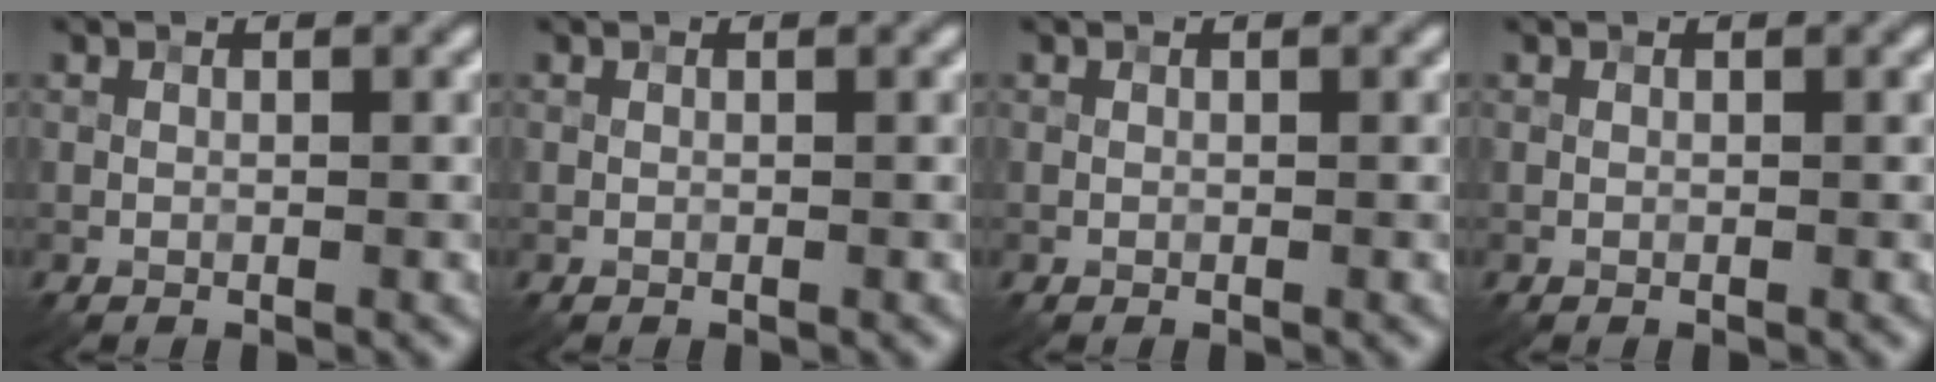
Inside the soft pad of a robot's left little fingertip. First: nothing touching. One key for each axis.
{"total": 0.0}
{"total": 0.0}
{"total": 0.0}